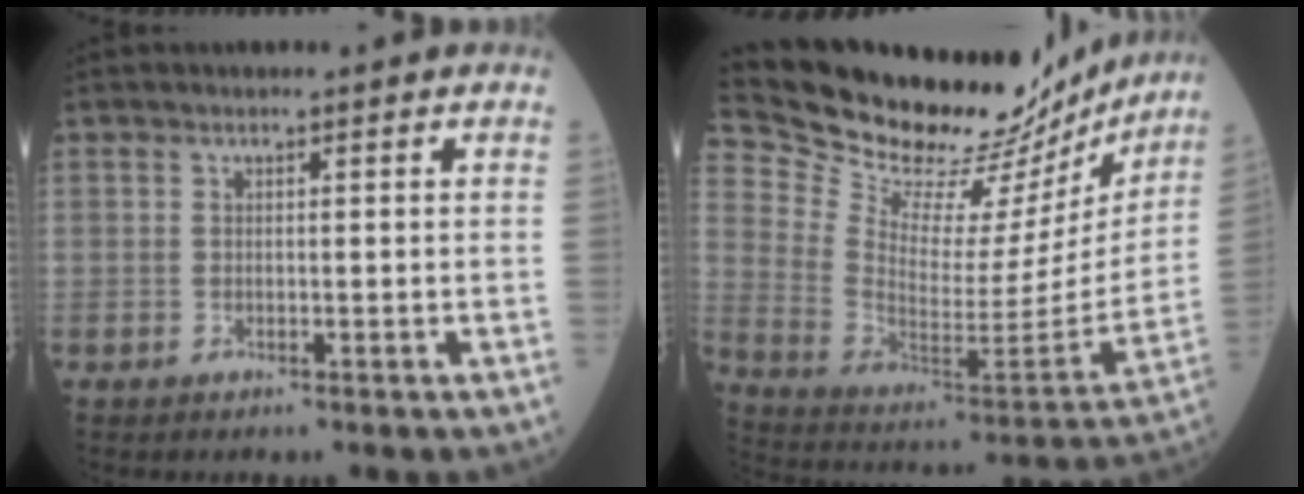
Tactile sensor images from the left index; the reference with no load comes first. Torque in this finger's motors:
{"motor_torque": [0.90, -1.24, 0.25, 0.01]}